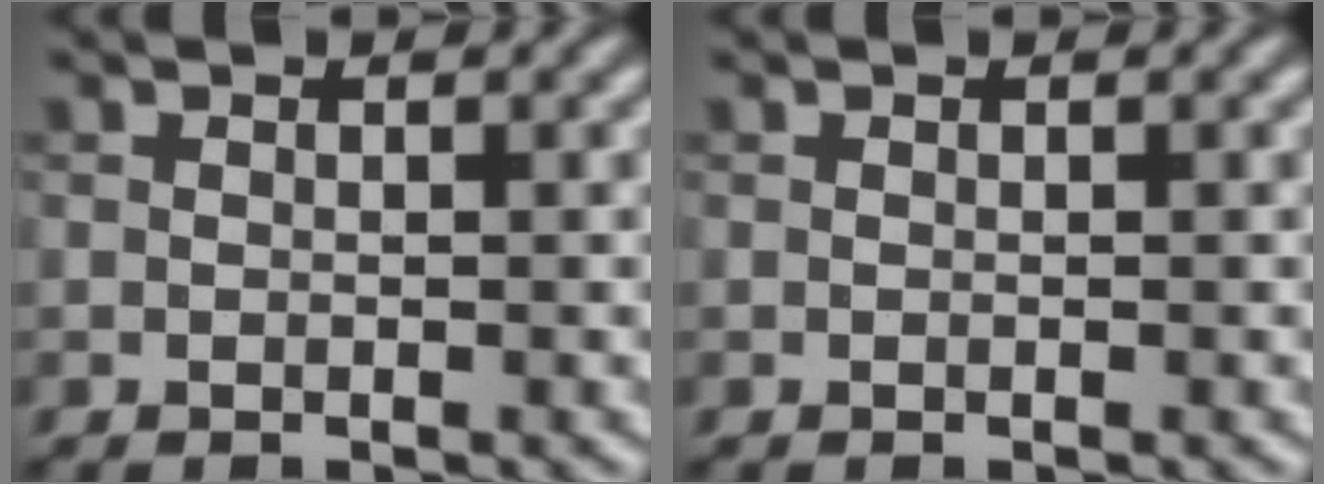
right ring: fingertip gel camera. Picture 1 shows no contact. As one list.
[{"total": 0.0}]